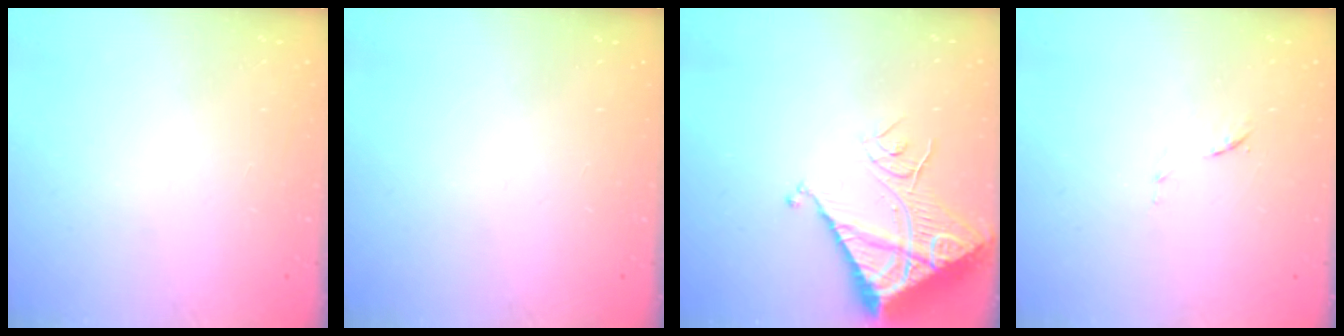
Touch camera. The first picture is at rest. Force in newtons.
{"total": 0.0}
{"total": 13.1, "press": 13.0, "slide": 1.5}
{"total": 7.8, "press": 7.7, "slide": 0.6}